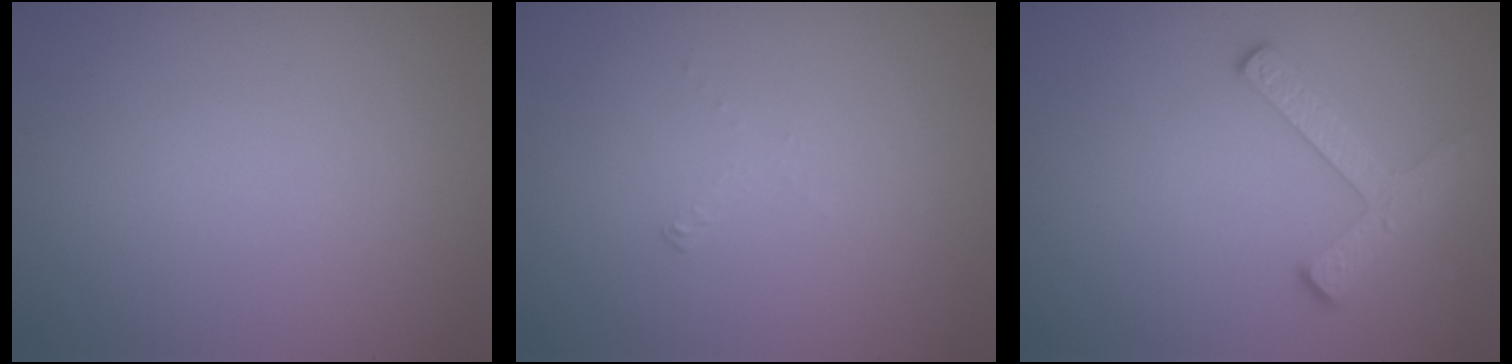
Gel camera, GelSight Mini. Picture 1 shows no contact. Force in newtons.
{"total": 0.6, "press": 0.2, "slide": 0.6}
{"total": 2.5, "press": 2.5, "slide": 0.4}